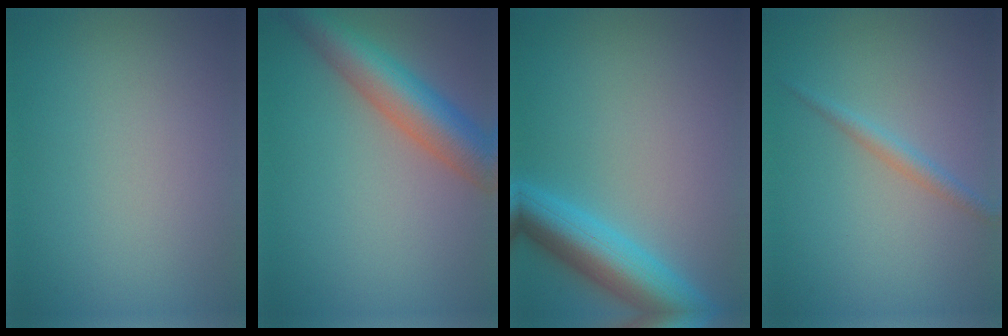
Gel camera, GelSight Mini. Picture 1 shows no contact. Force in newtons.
{"total": 6.7, "press": 6.7, "slide": 0.2}
{"total": 6.6, "press": 6.6, "slide": 0.3}
{"total": 1.5, "press": 1.5, "slide": 0.0}